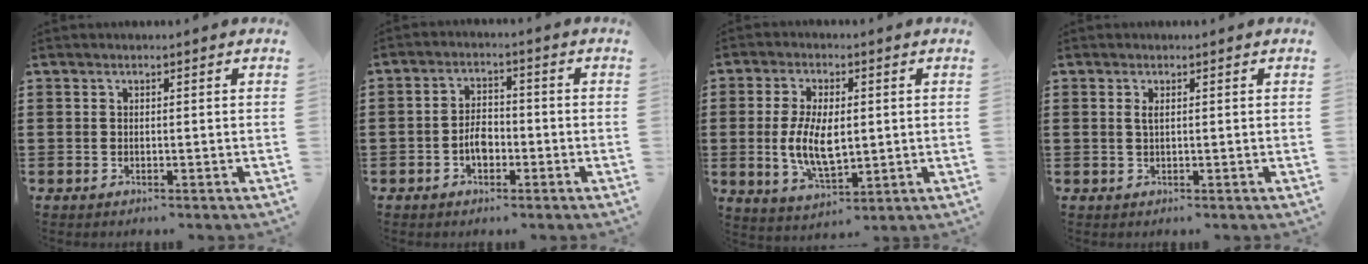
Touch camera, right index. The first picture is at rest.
{"total": 3.8, "force": [-1.3, 2.3, 2.8], "torque": [-0.052, -0.002, -0.027]}
{"total": 8.3, "force": [-0.2, 4.2, 7.2], "torque": [-0.159, 0.001, -0.007]}
{"total": 1.1, "force": [0.3, 0.3, 1.0], "torque": [-0.021, 0.003, 0.005]}